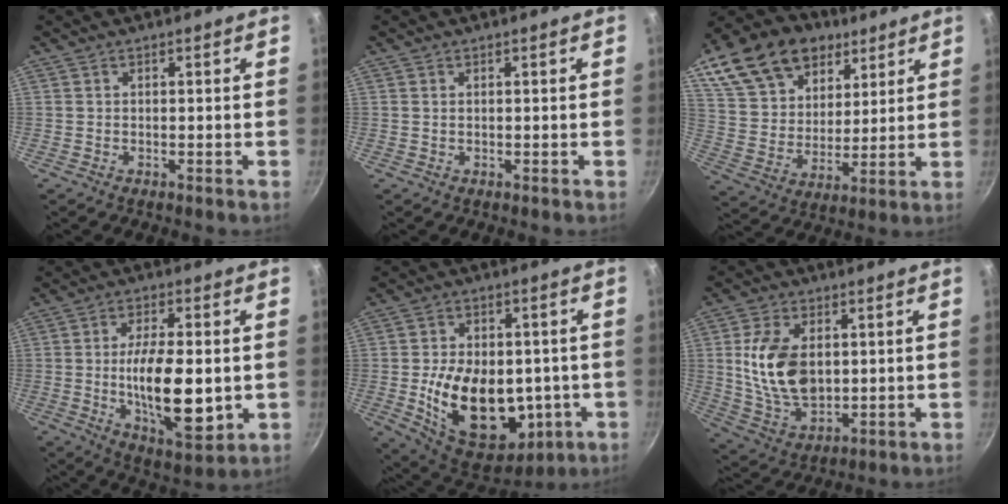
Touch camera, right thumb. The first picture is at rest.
{"total": 0.0}
{"total": 21.4, "force": [11.6, 14.3, 10.9], "torque": [-0.179, -0.020, 0.208]}
{"total": 16.3, "force": [-1.5, 6.7, 14.8], "torque": [-0.239, -0.010, -0.018]}
{"total": 23.0, "force": [-3.6, 15.2, 16.9], "torque": [-0.247, 0.004, -0.034]}
{"total": 14.4, "force": [1.7, 9.2, 10.9], "torque": [-0.184, -0.018, 0.042]}